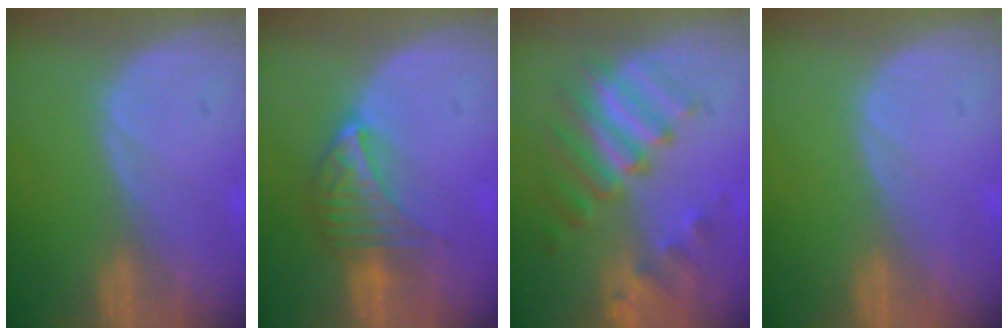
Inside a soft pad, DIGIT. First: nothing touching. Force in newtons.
{"total": 7.1, "press": 6.3, "slide": 3.3}
{"total": 9.5, "press": 8.3, "slide": 4.7}
{"total": 0.0}